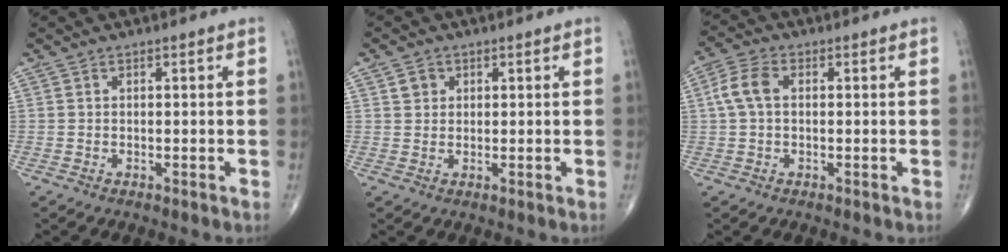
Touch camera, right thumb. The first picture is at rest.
{"total": 2.3, "force": [1.0, 2.0, 0.7], "torque": [-0.001, -0.005, 0.014]}
{"total": 5.4, "force": [0.7, 3.2, 4.3], "torque": [-0.098, 0.018, 0.009]}